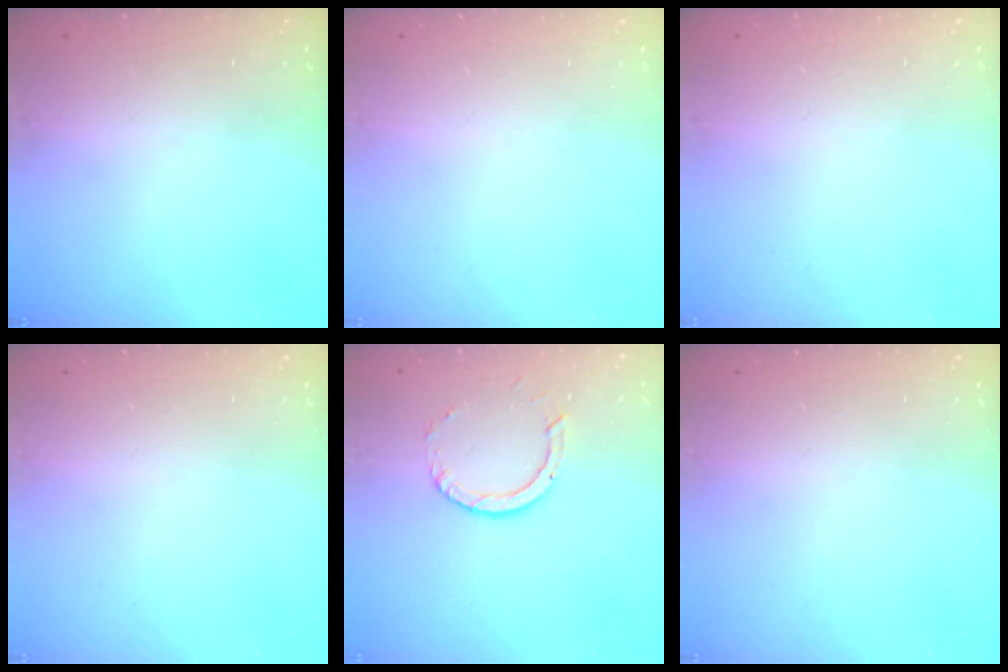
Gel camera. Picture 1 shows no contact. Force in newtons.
{"total": 0.0}
{"total": 2.5, "press": 2.5, "slide": 0.2}
{"total": 0.0}
{"total": 4.7, "press": 4.7, "slide": 0.4}
{"total": 0.0}